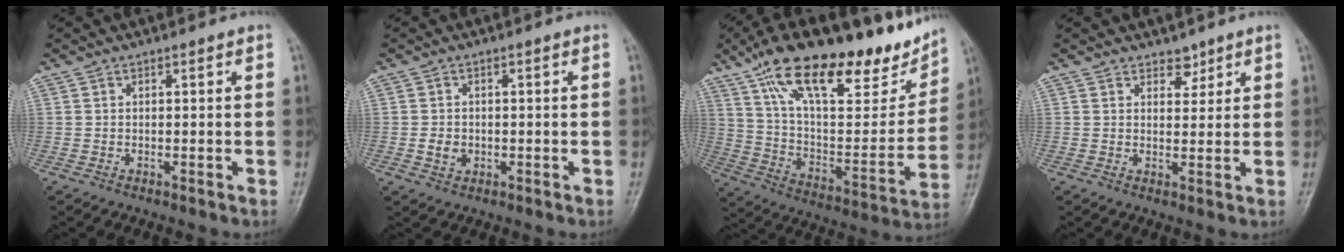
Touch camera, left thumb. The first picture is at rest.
{"total": 2.9, "force": [-0.6, 2.4, 1.5], "torque": [-0.019, 0.004, -0.008]}
{"total": 29.6, "force": [19.9, 11.1, 18.9], "torque": [-0.268, -0.039, 0.324]}
{"total": 2.5, "force": [1.9, 1.5, 0.8], "torque": [0.007, -0.013, 0.028]}